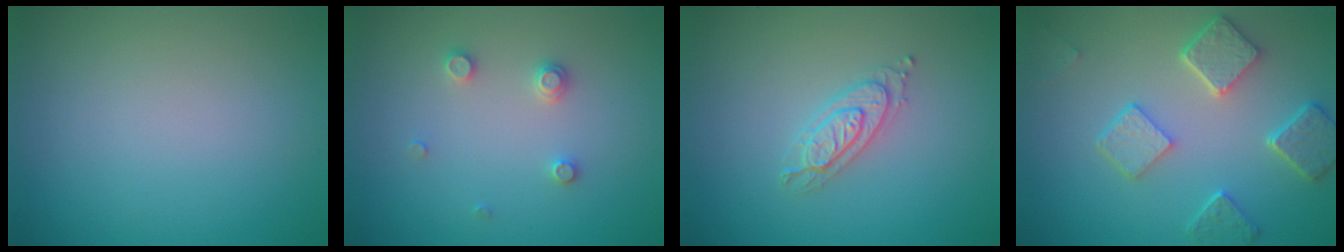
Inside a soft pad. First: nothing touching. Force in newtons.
{"total": 1.5, "press": 1.5, "slide": 0.2}
{"total": 2.1, "press": 2.1, "slide": 0.2}
{"total": 4.8, "press": 3.9, "slide": 2.9}